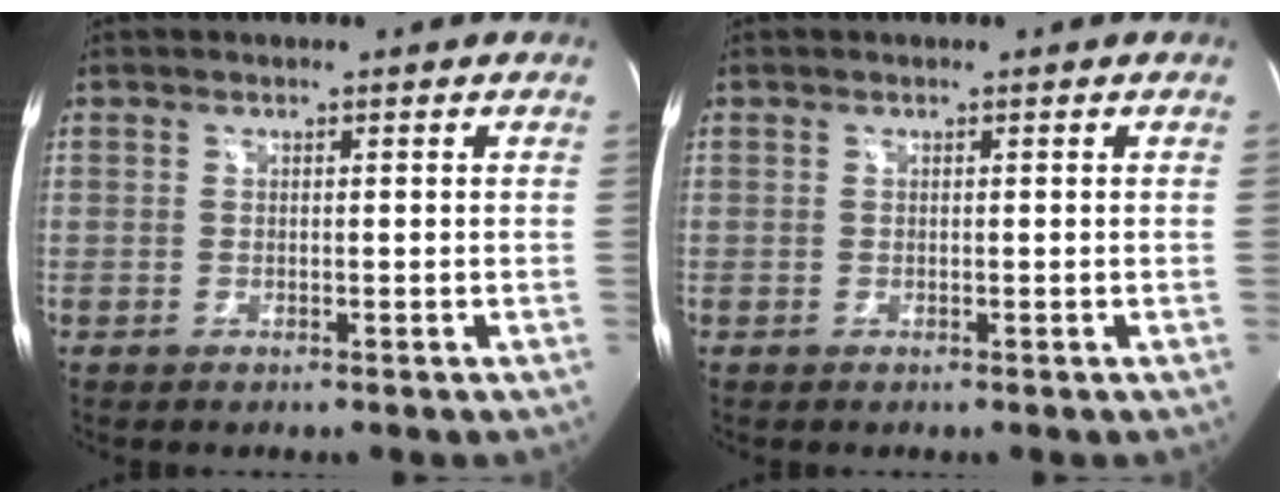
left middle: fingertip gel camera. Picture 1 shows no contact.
{"total": 0.0}